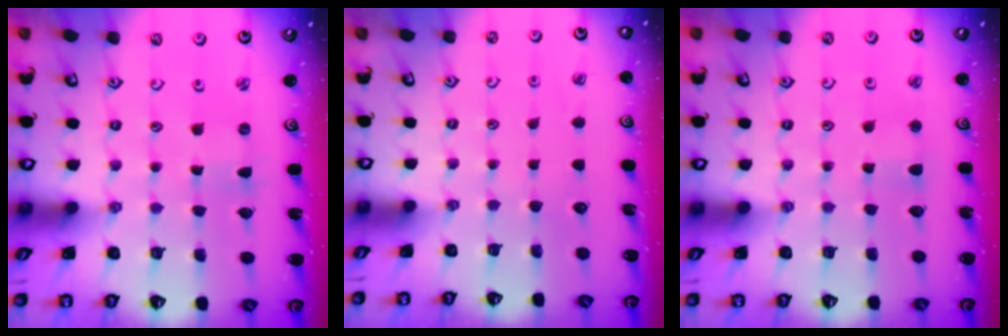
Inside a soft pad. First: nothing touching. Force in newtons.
{"total": 0.0}
{"total": 2.7, "press": 2.7, "slide": 0.3}